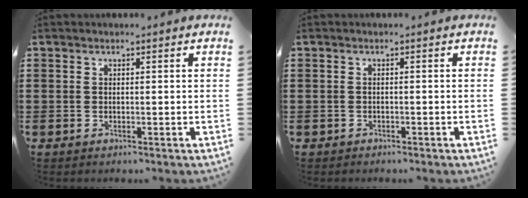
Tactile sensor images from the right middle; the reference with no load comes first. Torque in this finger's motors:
{"motor_torque": [-0.25, 0.10, -0.04, -0.01]}